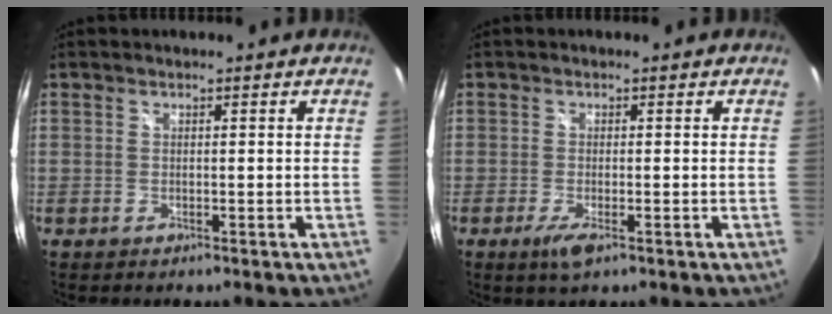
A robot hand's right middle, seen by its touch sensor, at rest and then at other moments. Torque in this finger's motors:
{"motor_torque": [0.63, -0.66, 0.16, 0.05]}